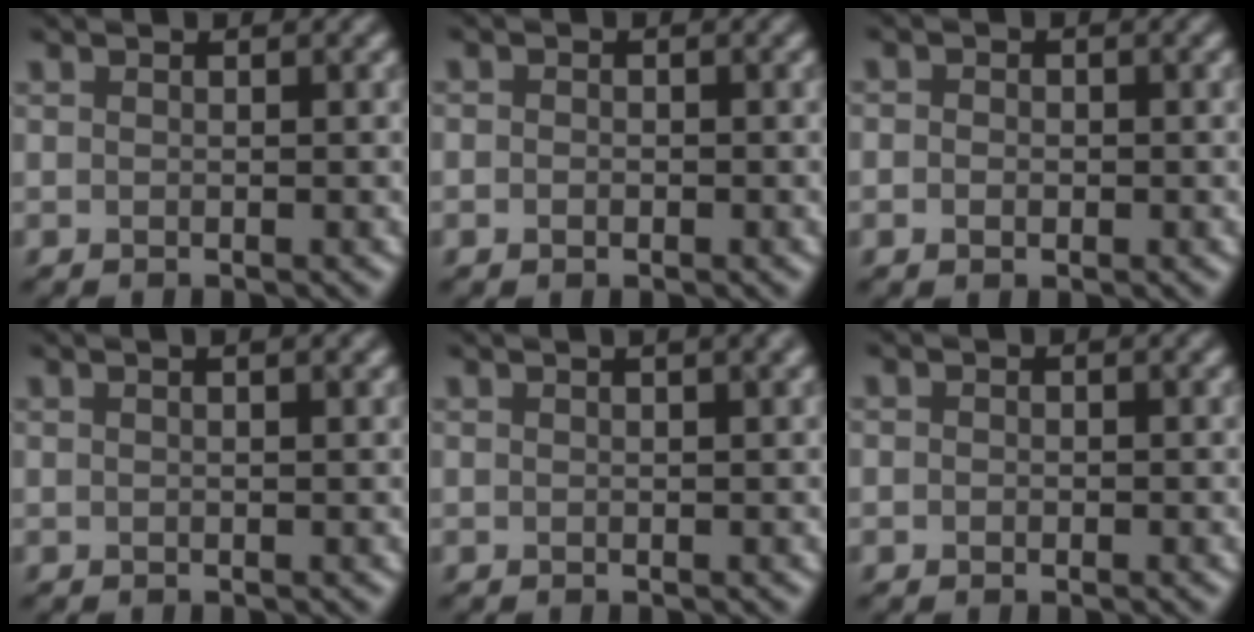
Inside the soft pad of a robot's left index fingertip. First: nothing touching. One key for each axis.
{"total": 0.9, "fx": -0.2, "fy": 0.8, "fz": 0.4, "tx": -0.003, "ty": -0.003, "tz": -0.007}
{"total": 1.5, "fx": 0.0, "fy": 1.3, "fz": 0.9, "tx": -0.008, "ty": 0.001, "tz": -0.012}
{"total": 2.5, "fx": 1.3, "fy": 1.0, "fz": 1.9, "tx": -0.010, "ty": 0.005, "tz": -0.005}
{"total": 2.9, "fx": 1.5, "fy": 1.1, "fz": 2.2, "tx": -0.014, "ty": 0.007, "tz": 0.007}
{"total": 0.6, "fx": 0.0, "fy": 0.6, "fz": 0.1, "tx": 0.001, "ty": -0.005, "tz": -0.004}